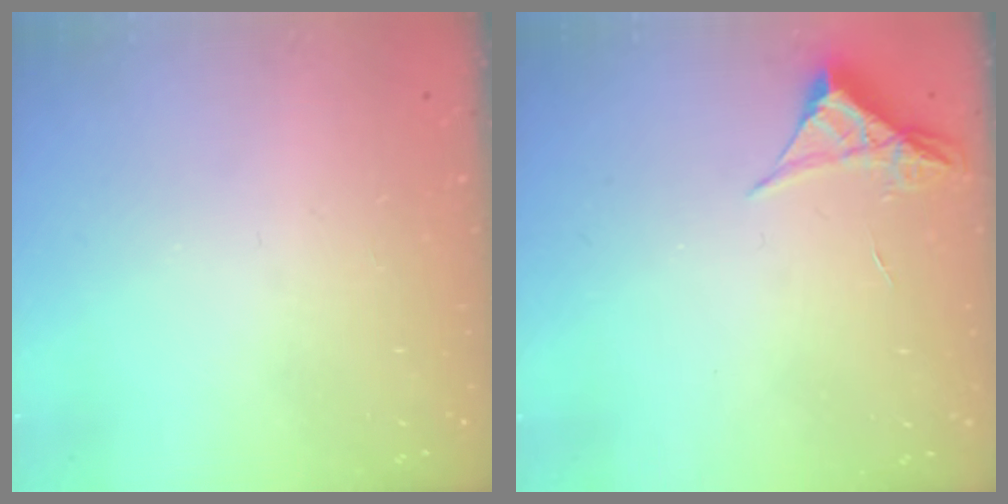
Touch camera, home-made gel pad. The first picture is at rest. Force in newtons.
{"total": 4.2, "press": 4.2, "slide": 0.4}